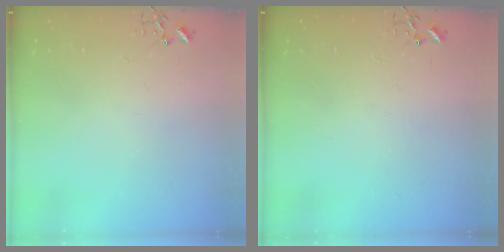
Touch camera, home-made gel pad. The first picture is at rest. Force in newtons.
{"total": 0.0}